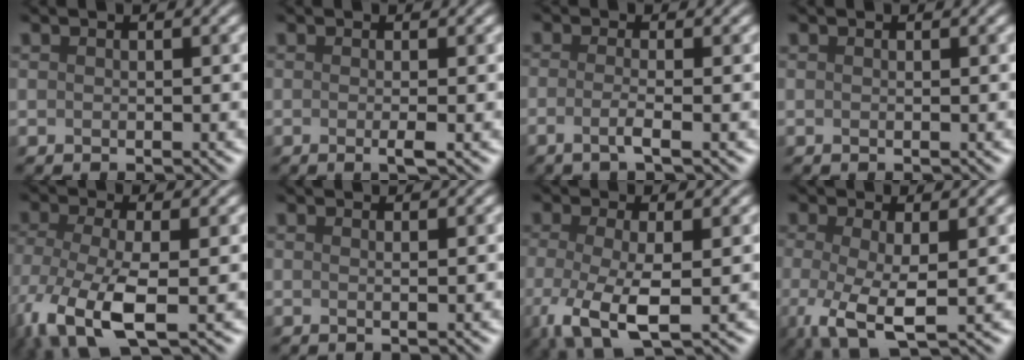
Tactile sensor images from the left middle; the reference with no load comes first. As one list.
[{"total": 1.3, "force": [-0.3, 0.1, 1.3], "torque": [-0.025, -0.006, -0.008]}, {"total": 2.1, "force": [-0.7, 0.5, 1.9], "torque": [-0.034, -0.001, -0.026]}, {"total": 0.0}, {"total": 8.0, "force": [-3.0, 3.4, 6.7], "torque": [-0.159, -0.016, -0.062]}, {"total": 1.0, "force": [0.7, 0.2, 0.7], "torque": [-0.012, -0.005, -0.006]}, {"total": 5.6, "force": [-1.3, 2.0, 5.1], "torque": [-0.124, -0.015, -0.025]}, {"total": 5.0, "force": [-0.6, 1.7, 4.7], "torque": [-0.107, -0.014, -0.011]}]